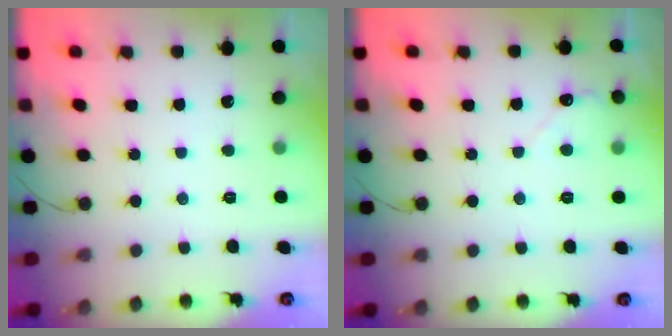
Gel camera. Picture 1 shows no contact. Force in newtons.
{"total": 2.7, "press": 2.7, "slide": 0.2}